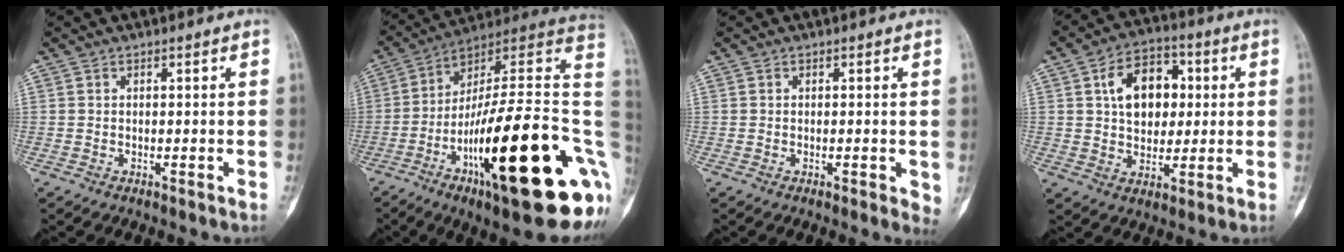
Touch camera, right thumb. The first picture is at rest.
{"total": 33.4, "force": [-7.7, 8.8, 31.2], "torque": [-0.386, 0.054, -0.121]}
{"total": 2.5, "force": [-0.3, 1.1, 2.2], "torque": [-0.019, -0.006, -0.006]}
{"total": 12.6, "force": [2.3, 9.0, 8.4], "torque": [-0.092, 0.011, 0.035]}